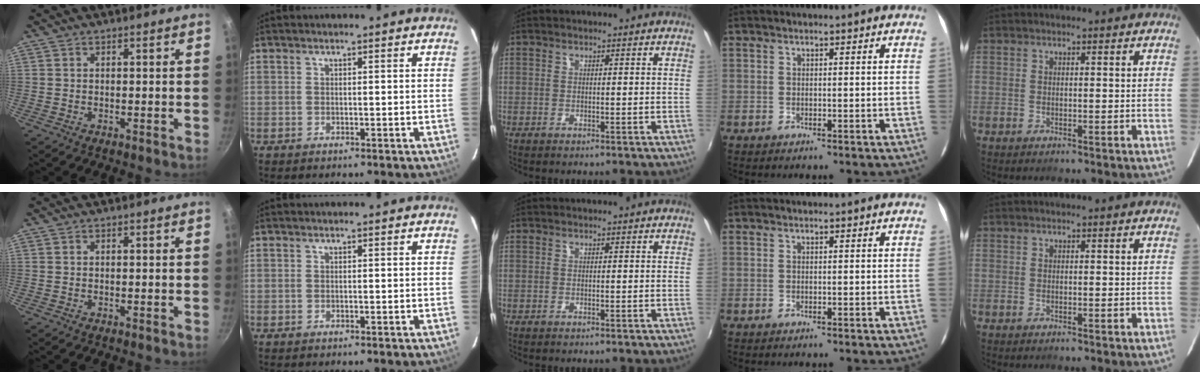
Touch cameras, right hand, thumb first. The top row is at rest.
{}